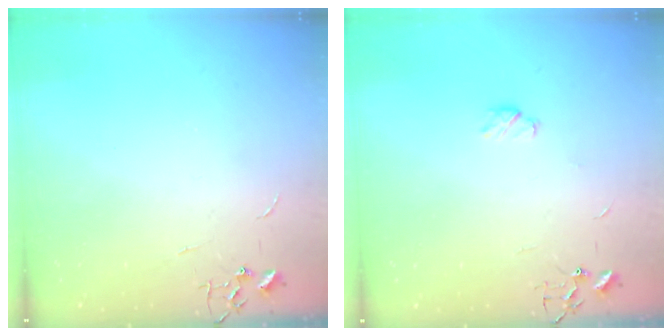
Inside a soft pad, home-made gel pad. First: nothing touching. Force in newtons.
{"total": 4.6, "press": 4.6, "slide": 0.7}